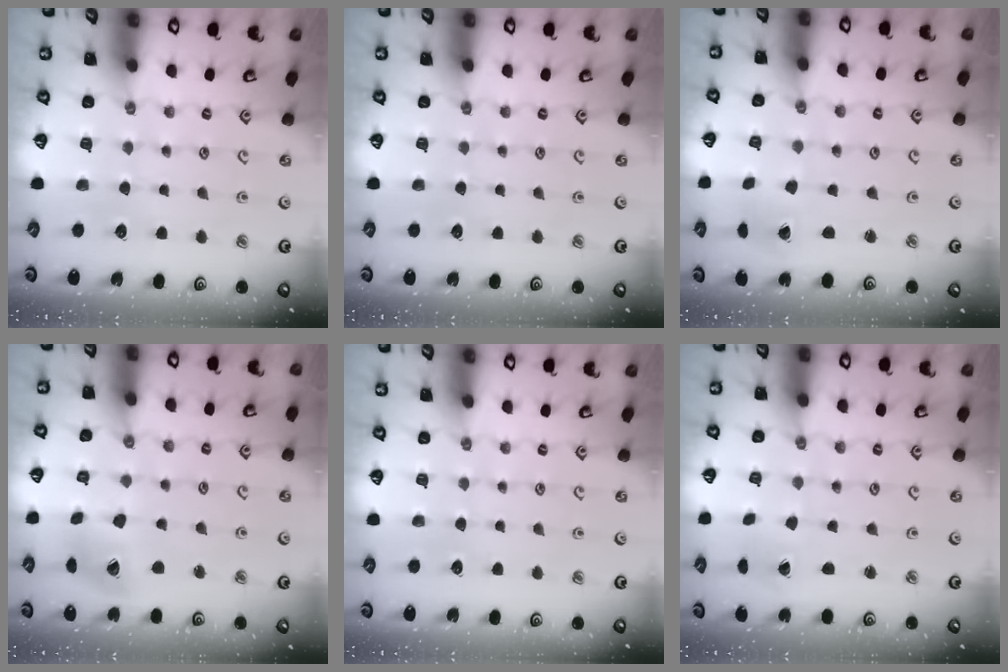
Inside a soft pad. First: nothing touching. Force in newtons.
{"total": 0.0}
{"total": 2.4, "press": 2.4, "slide": 0.3}
{"total": 12.4, "press": 12.4, "slide": 1.5}
{"total": 0.0}
{"total": 0.0}